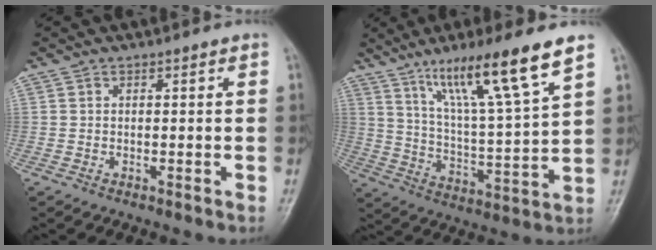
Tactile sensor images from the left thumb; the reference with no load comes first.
{"total": 16.6, "force": [10.3, 1.0, 13.0], "torque": [-0.220, -0.048, 0.183]}